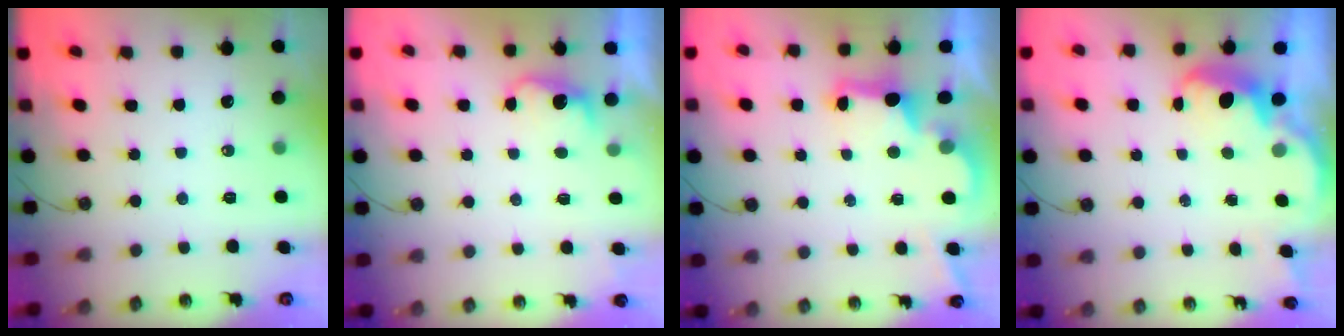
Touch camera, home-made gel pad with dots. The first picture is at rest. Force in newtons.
{"total": 2.7, "press": 2.6, "slide": 0.8}
{"total": 2.8, "press": 2.7, "slide": 0.9}
{"total": 2.4, "press": 2.4, "slide": 0.6}